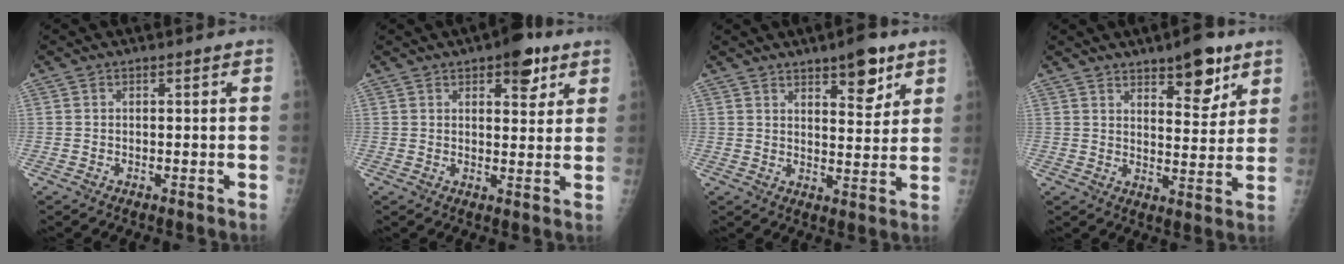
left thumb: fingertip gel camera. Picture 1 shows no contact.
{"total": 7.1, "force": [4.1, 3.3, 4.8], "torque": [-0.036, -0.016, 0.048]}
{"total": 8.0, "force": [5.1, 3.0, 5.5], "torque": [-0.056, -0.031, 0.073]}
{"total": 9.7, "force": [6.1, 3.8, 6.4], "torque": [-0.067, -0.038, 0.091]}